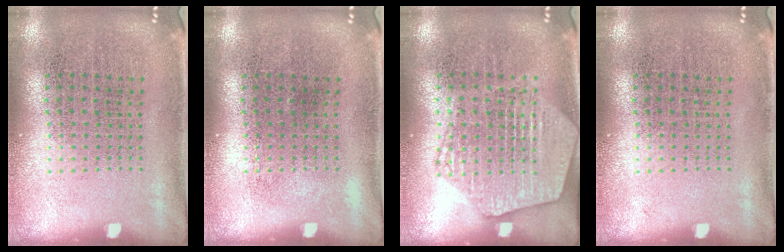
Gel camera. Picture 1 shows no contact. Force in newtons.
{"total": 0.0}
{"total": 2.0, "press": 2.0, "slide": 0.2}
{"total": 0.0}